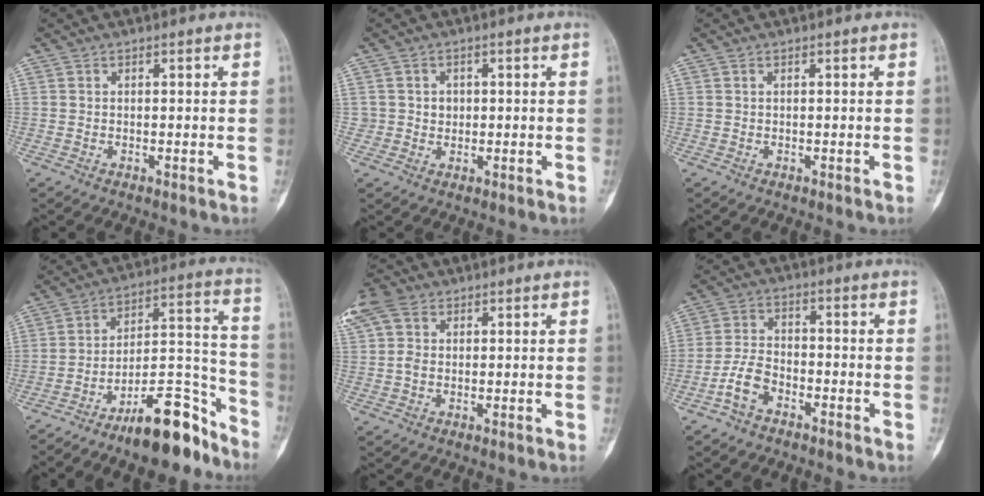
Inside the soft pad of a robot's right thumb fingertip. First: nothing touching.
{"total": 2.7, "force": [0.4, 2.5, 0.7], "torque": [0.008, 0.004, 0.007]}
{"total": 0.0}
{"total": 16.4, "force": [-11.8, 5.3, 10.0], "torque": [-0.116, 0.107, -0.194]}
{"total": 7.6, "force": [2.9, 5.5, 4.4], "torque": [-0.100, 0.018, 0.056]}
{"total": 6.1, "force": [-3.6, 3.5, 3.5], "torque": [-0.069, 0.027, -0.075]}